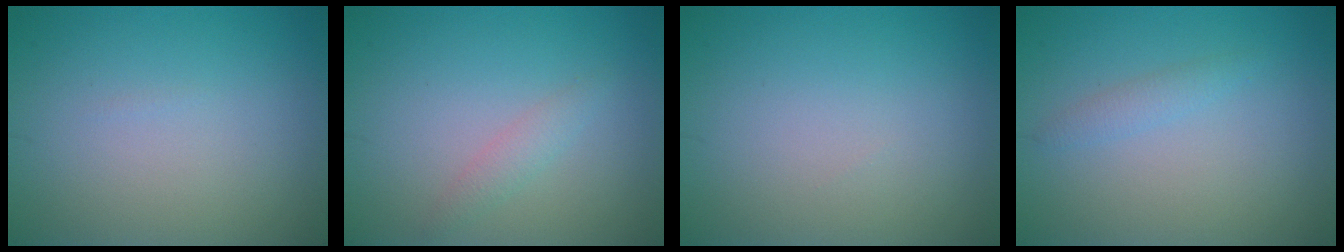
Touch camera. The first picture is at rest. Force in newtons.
{"total": 1.3, "press": 1.3, "slide": 0.1}
{"total": 0.0}
{"total": 1.2, "press": 1.2, "slide": 0.0}